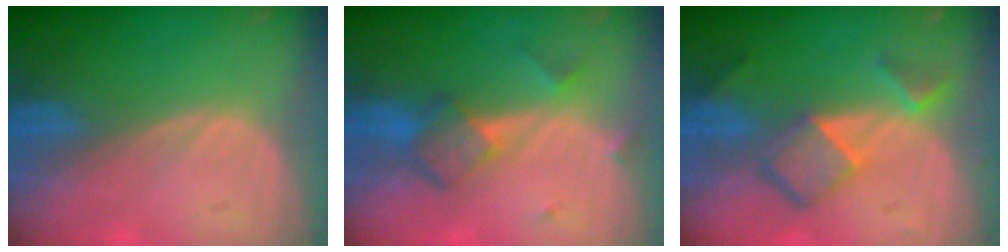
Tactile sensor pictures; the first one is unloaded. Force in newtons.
{"total": 6.0, "press": 5.3, "slide": 2.8}
{"total": 6.9, "press": 6.0, "slide": 3.5}